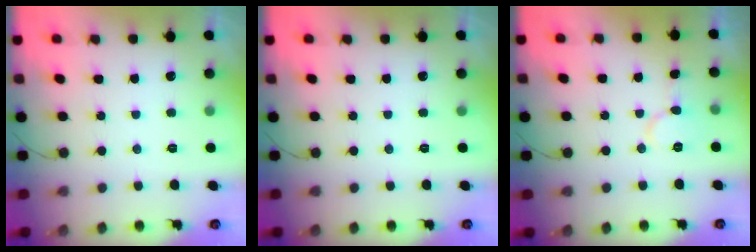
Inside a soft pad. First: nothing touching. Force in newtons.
{"total": 0.0}
{"total": 6.9, "press": 6.9, "slide": 0.3}